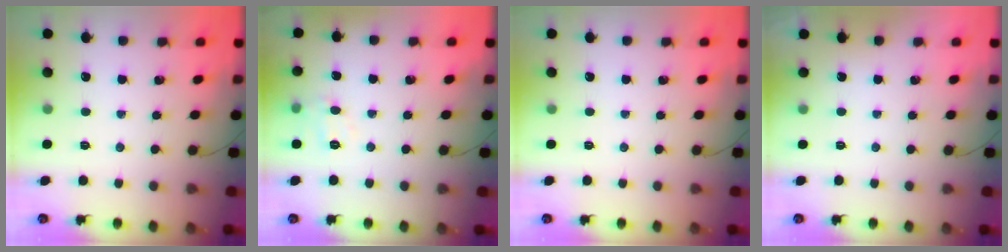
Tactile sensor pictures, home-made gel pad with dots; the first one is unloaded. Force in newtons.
{"total": 6.5, "press": 6.4, "slide": 1.1}
{"total": 0.0}
{"total": 1.9, "press": 1.9, "slide": 0.3}